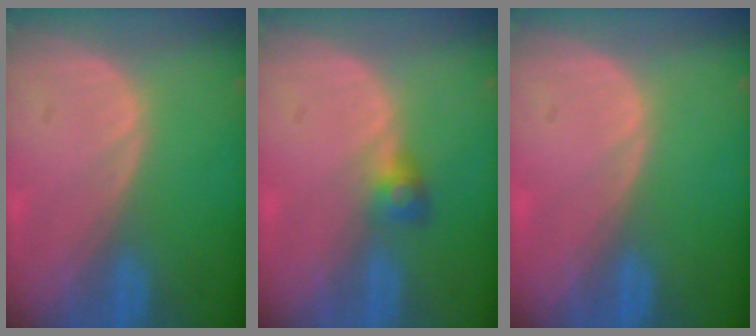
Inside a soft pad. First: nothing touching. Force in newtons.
{"total": 2.6, "press": 2.5, "slide": 0.7}
{"total": 0.0}